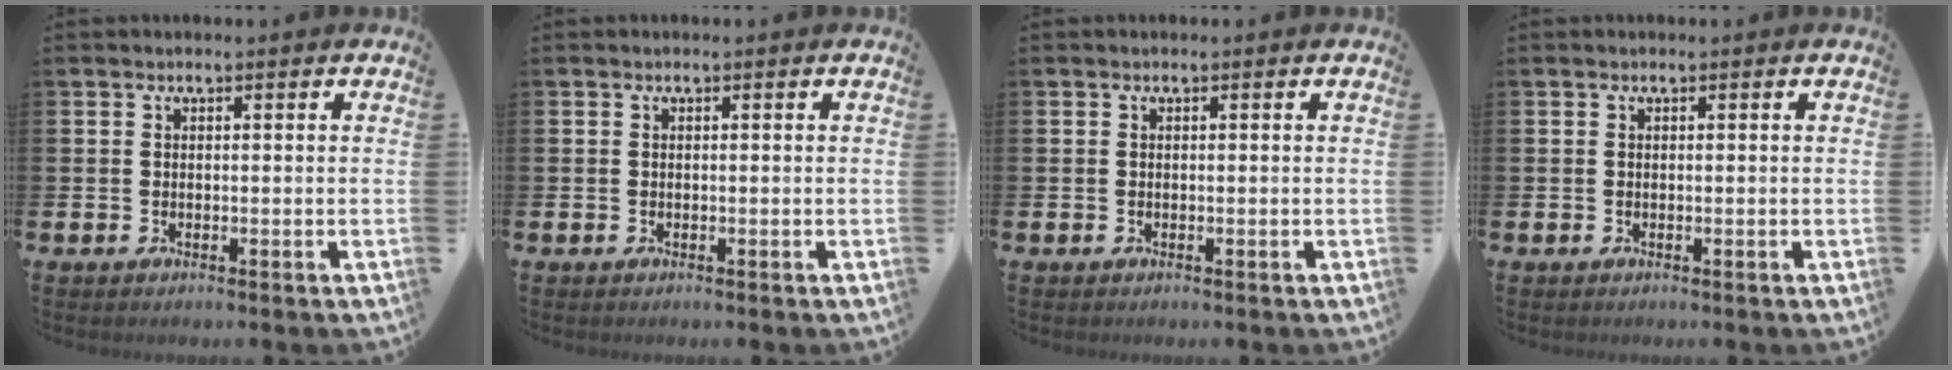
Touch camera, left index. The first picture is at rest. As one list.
[{"total": 0.0}, {"total": 0.0}, {"total": 0.0}]